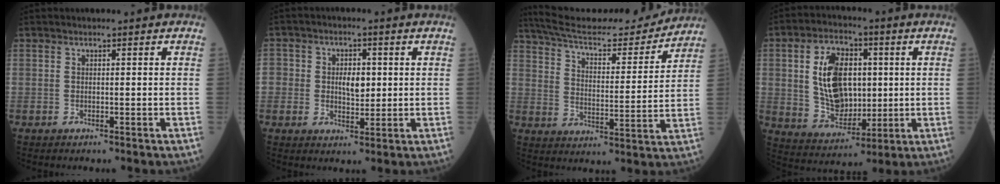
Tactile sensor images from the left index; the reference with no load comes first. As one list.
[{"total": 6.5, "force": [0.3, 4.7, 4.5], "torque": [-0.078, 0.011, 0.014]}, {"total": 20.7, "force": [19.6, 2.4, 6.4], "torque": [-0.109, -0.013, 0.295]}, {"total": 12.3, "force": [2.1, 7.6, 9.4], "torque": [-0.195, 0.015, 0.050]}]